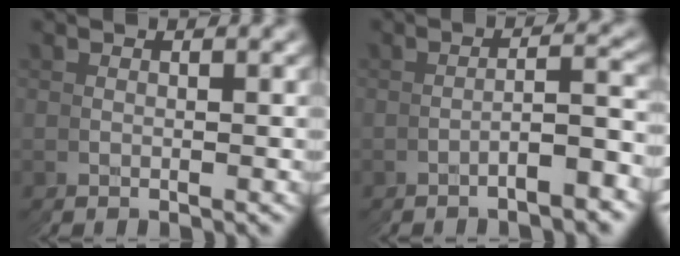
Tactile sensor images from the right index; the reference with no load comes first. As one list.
[{"total": 2.8, "force": [-2.2, -0.8, 1.7], "torque": [-0.017, 0.012, -0.042]}]